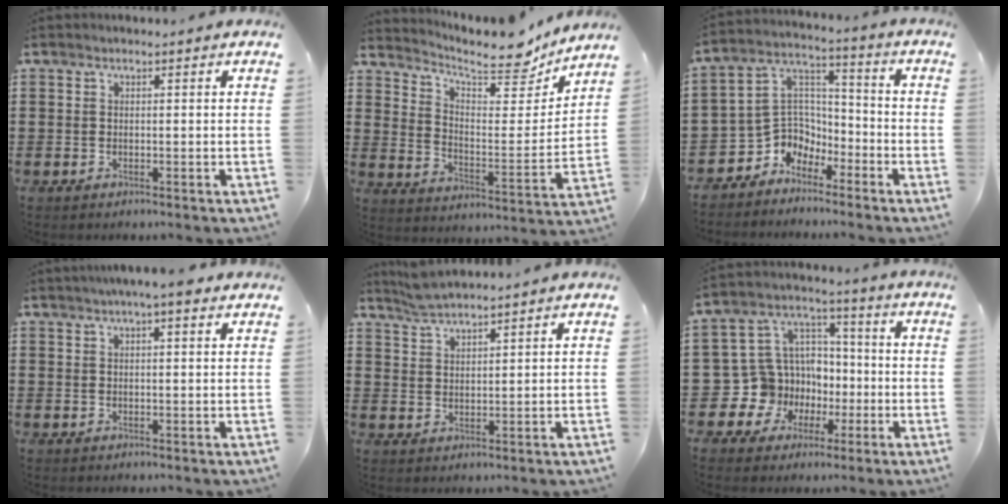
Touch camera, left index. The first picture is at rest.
{"total": 9.3, "force": [8.4, 1.8, 3.6], "torque": [-0.081, -0.065, 0.142]}
{"total": 6.4, "force": [-4.3, 4.7, 0.6], "torque": [-0.044, -0.005, -0.088]}
{"total": 3.2, "force": [2.1, 0.3, 2.4], "torque": [-0.043, 0.002, 0.035]}
{"total": 3.2, "force": [3.1, -0.1, 0.7], "torque": [-0.023, -0.006, 0.060]}
{"total": 11.1, "force": [-2.8, 10.5, 2.3], "torque": [-0.103, 0.007, -0.043]}